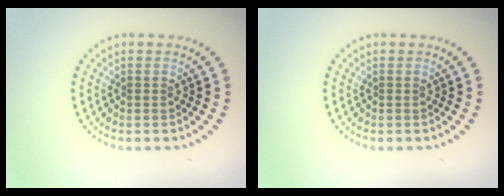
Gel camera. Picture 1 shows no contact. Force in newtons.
{"total": 0.0}